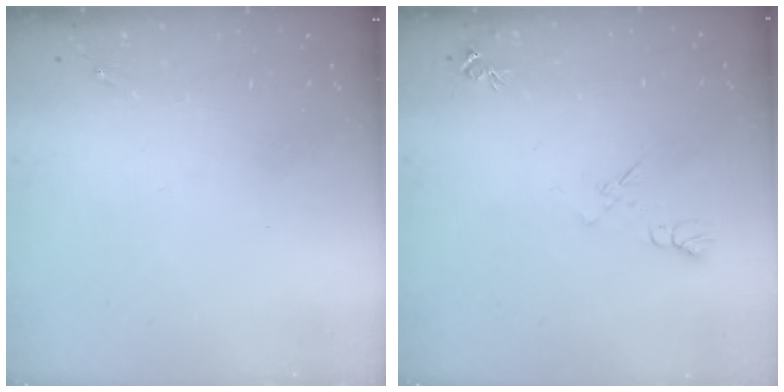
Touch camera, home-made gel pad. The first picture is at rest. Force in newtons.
{"total": 7.8, "press": 7.8, "slide": 0.9}